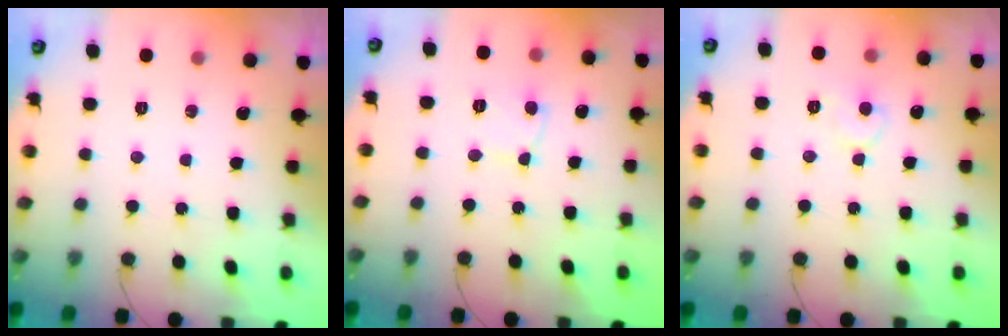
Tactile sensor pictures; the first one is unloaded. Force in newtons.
{"total": 3.3, "press": 3.3, "slide": 0.2}
{"total": 6.6, "press": 6.5, "slide": 0.6}